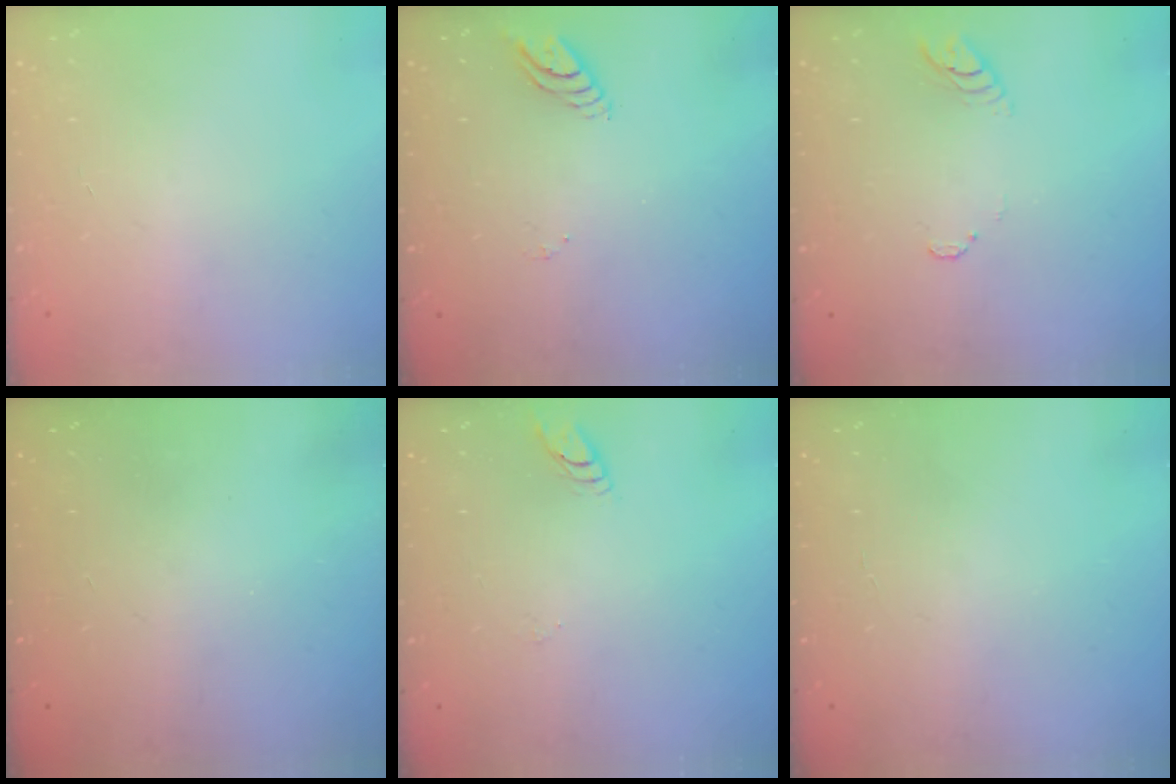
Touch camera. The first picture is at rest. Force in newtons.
{"total": 4.2, "press": 4.2, "slide": 0.3}
{"total": 3.8, "press": 3.7, "slide": 0.4}
{"total": 0.0}
{"total": 4.8, "press": 4.8, "slide": 0.4}
{"total": 1.9, "press": 1.9, "slide": 0.2}